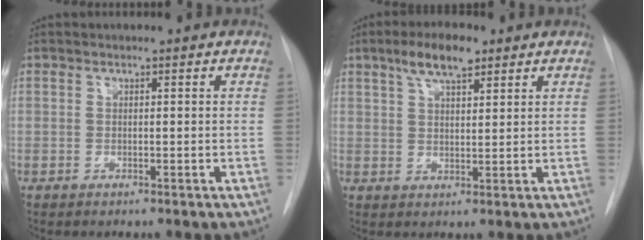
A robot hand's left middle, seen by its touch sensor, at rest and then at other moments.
{"total": 6.4, "force": [4.1, 1.9, 4.4], "torque": [-0.087, 0.011, 0.073]}